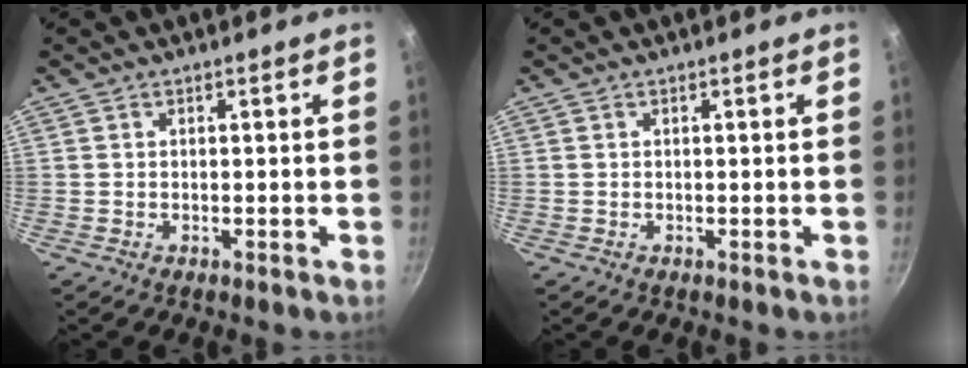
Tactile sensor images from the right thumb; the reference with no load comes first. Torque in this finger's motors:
{"motor_torque": [-0.18, -0.02, -0.01, -0.10, 0.01]}